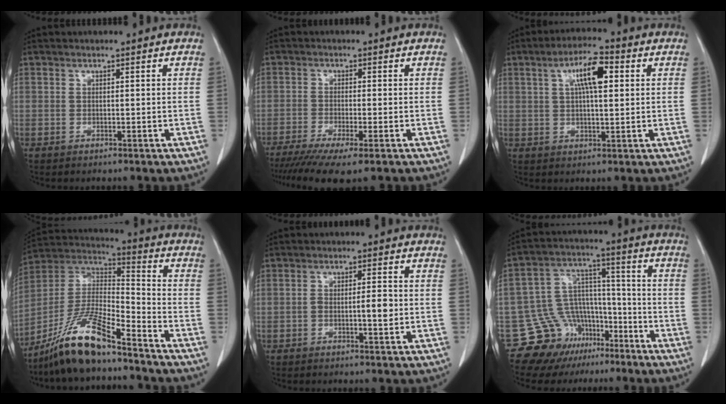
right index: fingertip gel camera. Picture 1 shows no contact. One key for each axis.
{"total": 8.8, "fx": -6.3, "fy": 0.6, "fz": 6.0, "tx": -0.093, "ty": -0.019, "tz": -0.101}
{"total": 7.6, "fx": 2.4, "fy": 1.8, "fz": 7.0, "tx": -0.125, "ty": 0.016, "tz": 0.039}
{"total": 15.1, "fx": -11.5, "fy": 2.1, "fz": 9.5, "tx": -0.186, "ty": 0.000, "tz": -0.212}
{"total": 3.1, "fx": -0.7, "fy": 0.6, "fz": 3.0, "tx": -0.049, "ty": 0.003, "tz": -0.010}
{"total": 13.3, "fx": -8.5, "fy": 9.8, "fz": 2.7, "tx": -0.045, "ty": 0.083, "tz": -0.130}